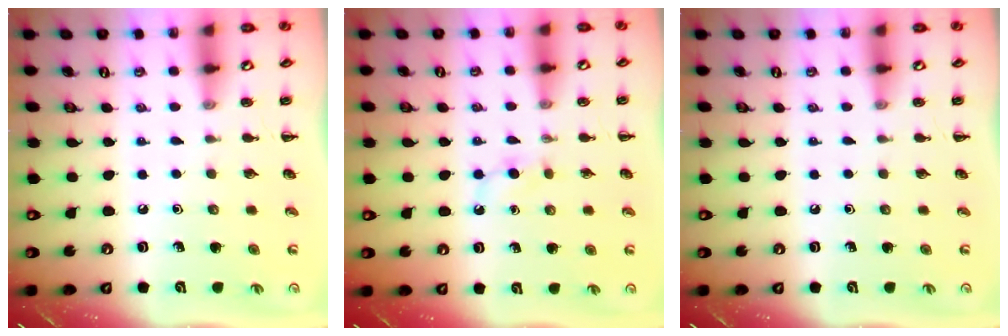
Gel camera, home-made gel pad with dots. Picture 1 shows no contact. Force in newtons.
{"total": 2.8, "press": 2.6, "slide": 1.1}
{"total": 0.0}